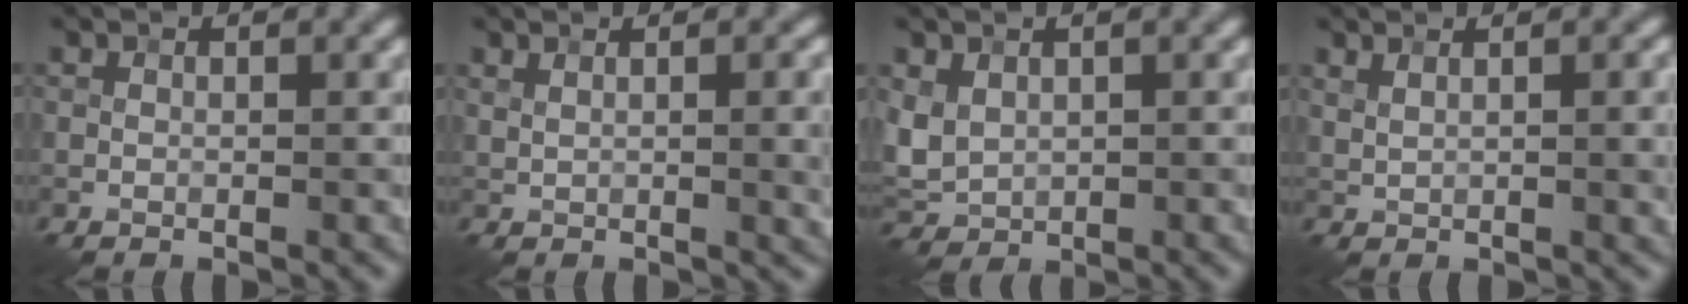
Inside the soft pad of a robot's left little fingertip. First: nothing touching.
{"total": 5.3, "force": [1.4, 2.2, 4.6], "torque": [-0.034, 0.018, 0.018]}
{"total": 3.1, "force": [0.9, 2.4, 1.7], "torque": [-0.047, -0.001, 0.022]}
{"total": 4.4, "force": [1.8, 1.7, 3.6], "torque": [-0.036, 0.013, 0.017]}